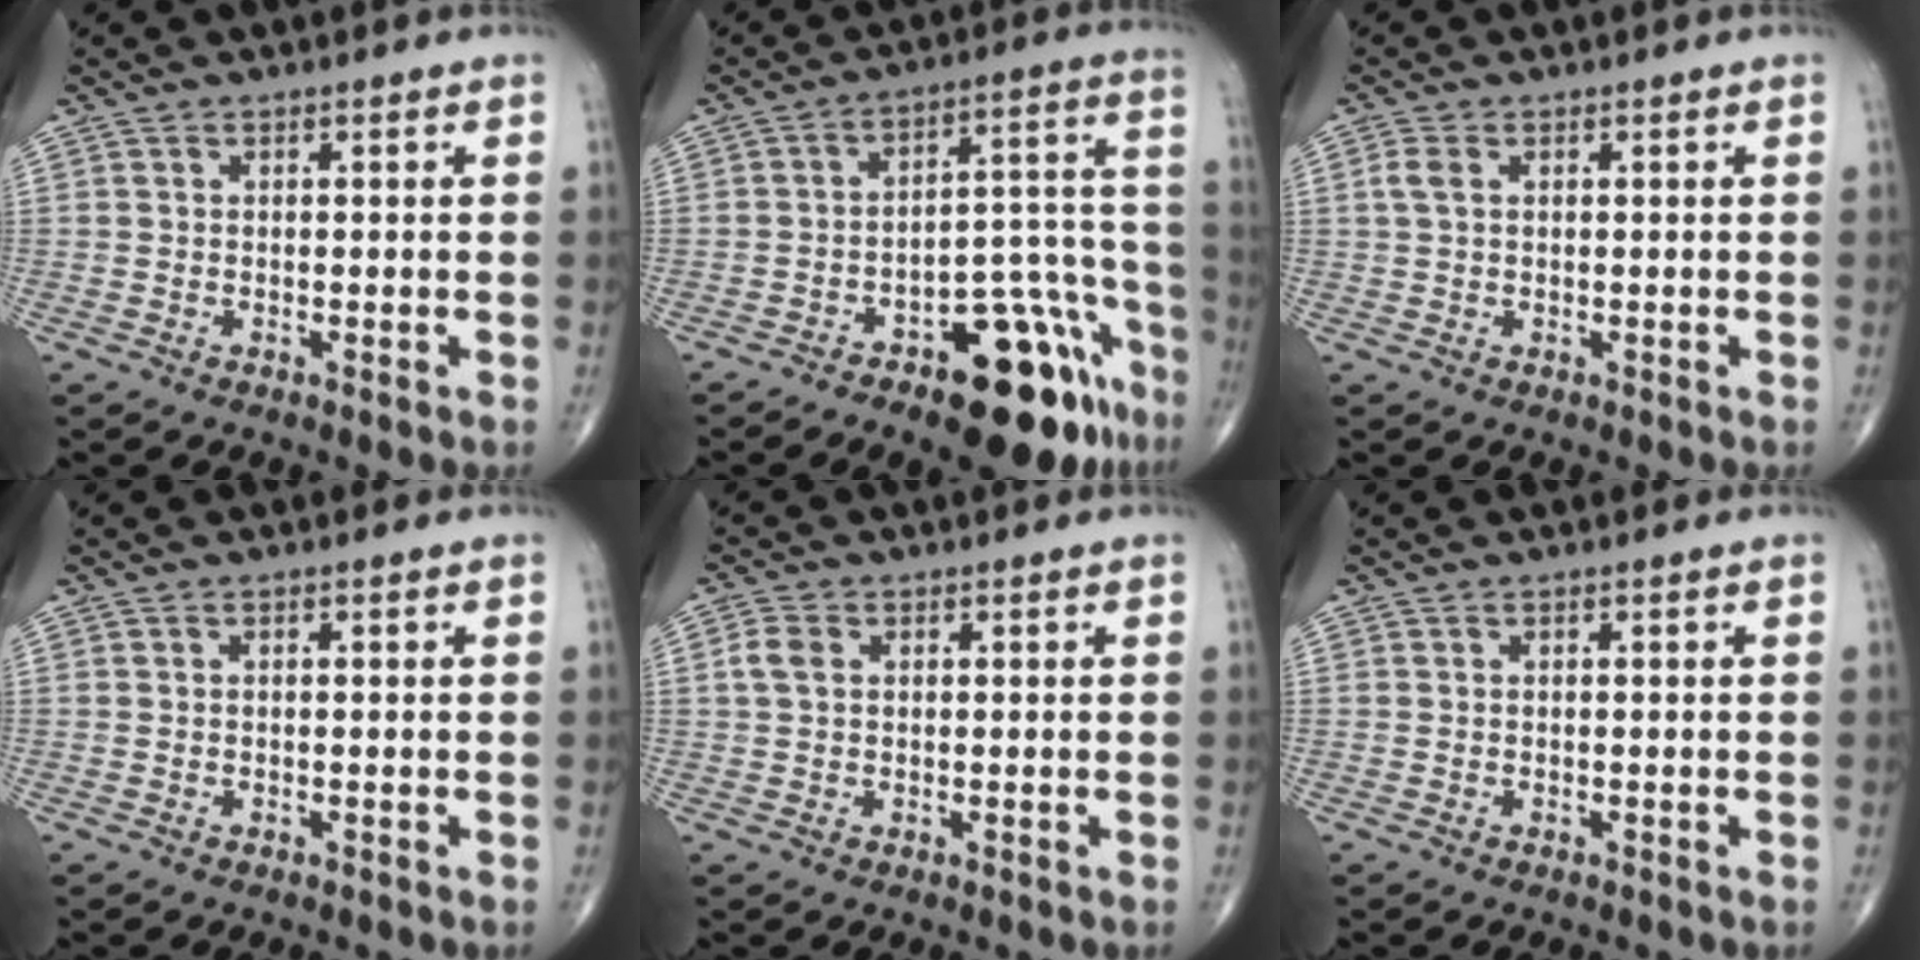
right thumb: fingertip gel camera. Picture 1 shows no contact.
{"total": 18.4, "force": [-11.1, 7.3, 12.7], "torque": [-0.105, 0.100, -0.156]}
{"total": 2.3, "force": [0.6, 1.4, 1.8], "torque": [-0.048, 0.009, 0.011]}
{"total": 0.0}
{"total": 3.1, "force": [0.6, 2.2, 2.1], "torque": [-0.048, 0.008, 0.010]}
{"total": 0.0}